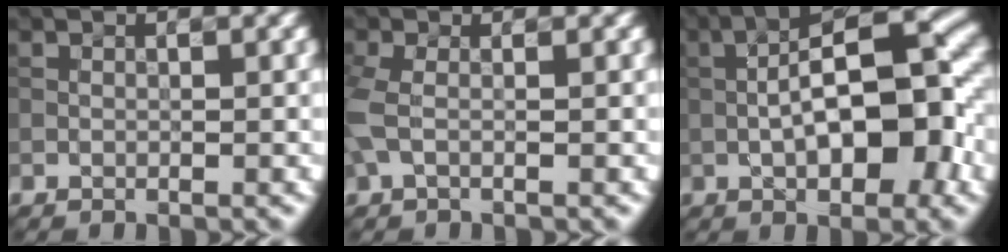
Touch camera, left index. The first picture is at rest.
{"total": 2.4, "force": [-0.1, 1.1, 2.1], "torque": [-0.064, -0.001, -0.009]}
{"total": 11.0, "force": [-0.7, 3.9, 10.3], "torque": [-0.153, 0.021, -0.018]}